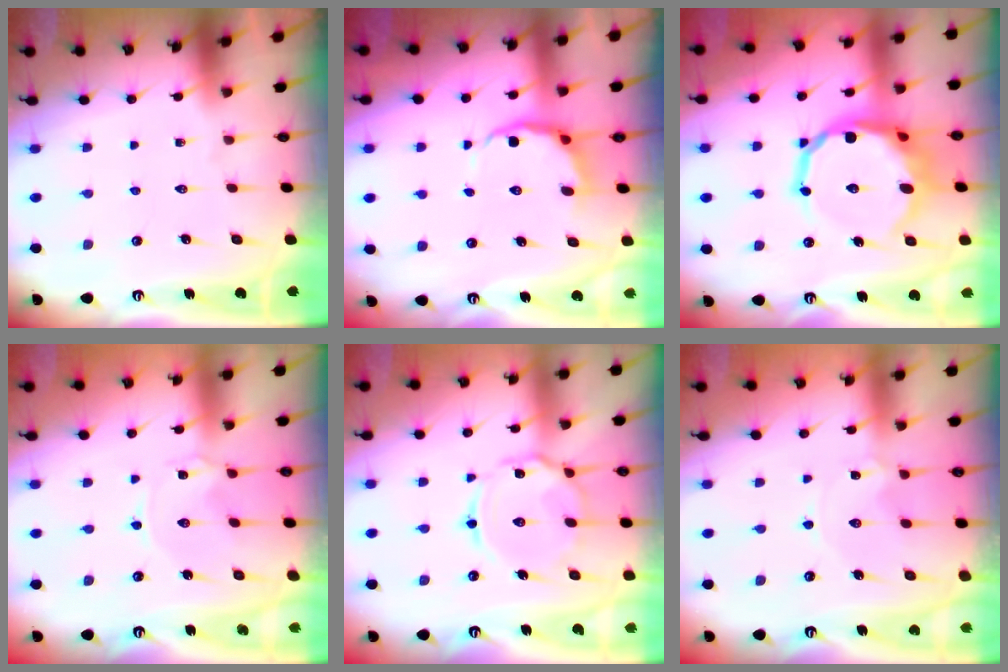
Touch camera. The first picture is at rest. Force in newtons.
{"total": 6.3, "press": 5.7, "slide": 2.7}
{"total": 14.2, "press": 13.4, "slide": 4.6}
{"total": 0.0}
{"total": 9.6, "press": 9.5, "slide": 0.7}
{"total": 0.8, "press": 0.8, "slide": 0.2}